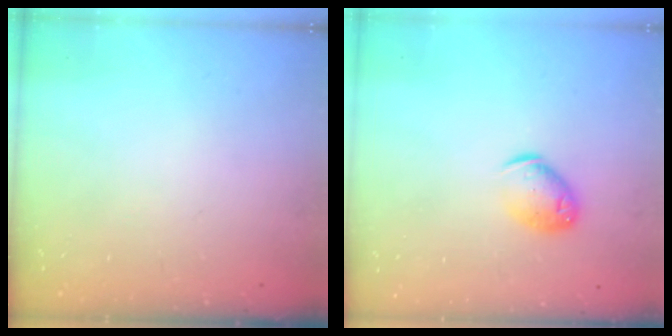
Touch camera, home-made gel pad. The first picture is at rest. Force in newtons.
{"total": 8.4, "press": 8.3, "slide": 1.3}